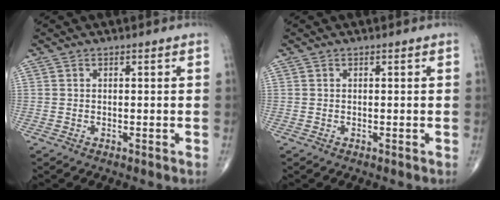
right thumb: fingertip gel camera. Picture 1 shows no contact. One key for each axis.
{"total": 0.0}